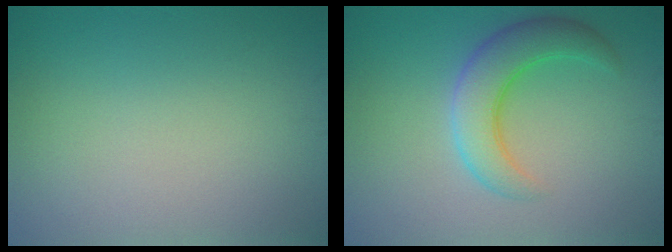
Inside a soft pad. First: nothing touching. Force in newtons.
{"total": 5.0, "press": 5.0, "slide": 0.2}